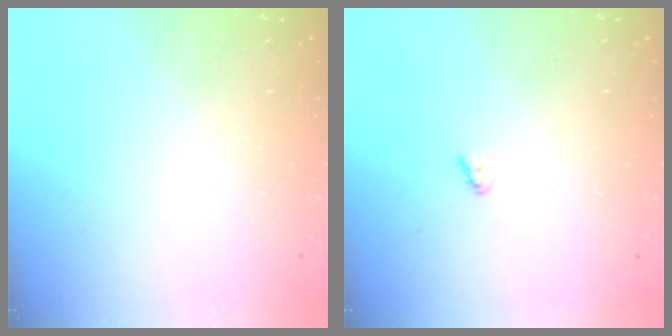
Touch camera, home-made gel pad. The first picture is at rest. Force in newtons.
{"total": 2.5, "press": 2.5, "slide": 0.3}